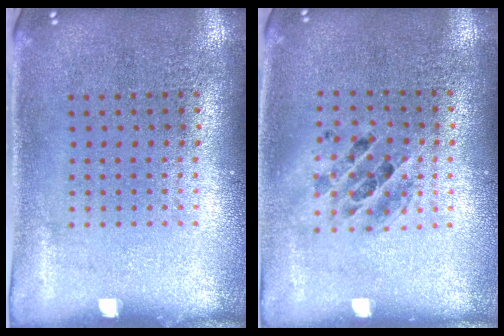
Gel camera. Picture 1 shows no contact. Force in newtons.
{"total": 1.3, "press": 1.1, "slide": 0.5}